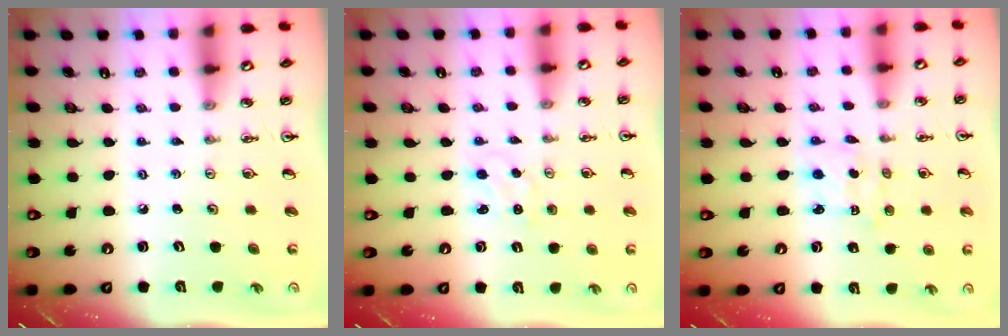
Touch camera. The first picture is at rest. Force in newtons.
{"total": 1.2, "press": 1.1, "slide": 0.2}
{"total": 1.9, "press": 1.8, "slide": 0.6}